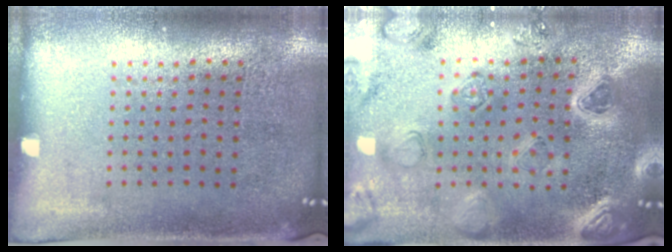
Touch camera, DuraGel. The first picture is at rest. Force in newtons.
{"total": 2.3, "press": 2.3, "slide": 0.2}